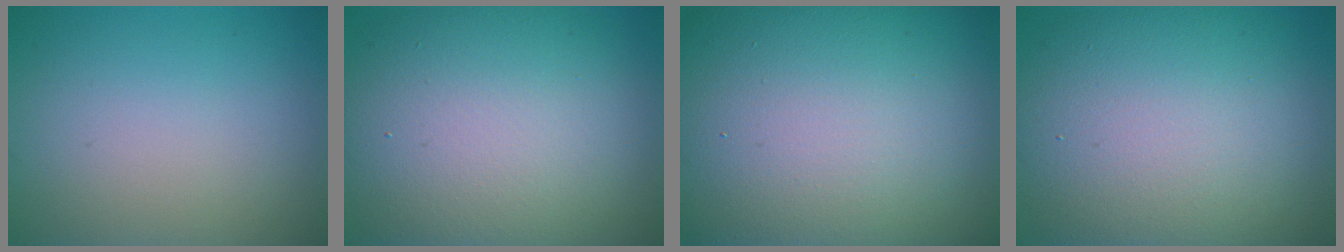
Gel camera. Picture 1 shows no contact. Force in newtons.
{"total": 14.7, "press": 14.6, "slide": 1.5}
{"total": 25.4, "press": 25.4, "slide": 1.6}
{"total": 14.2, "press": 14.2, "slide": 0.1}